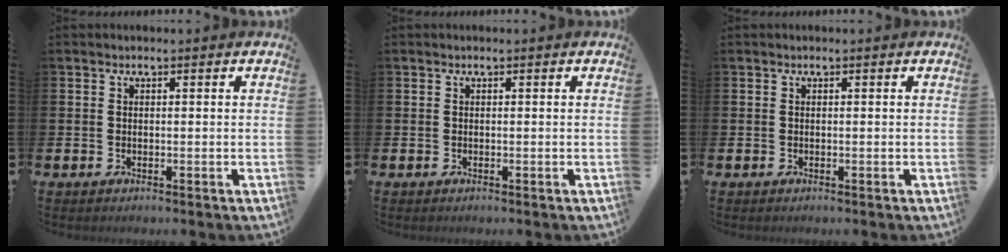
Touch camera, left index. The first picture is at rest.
{"total": 0.0}
{"total": 0.0}